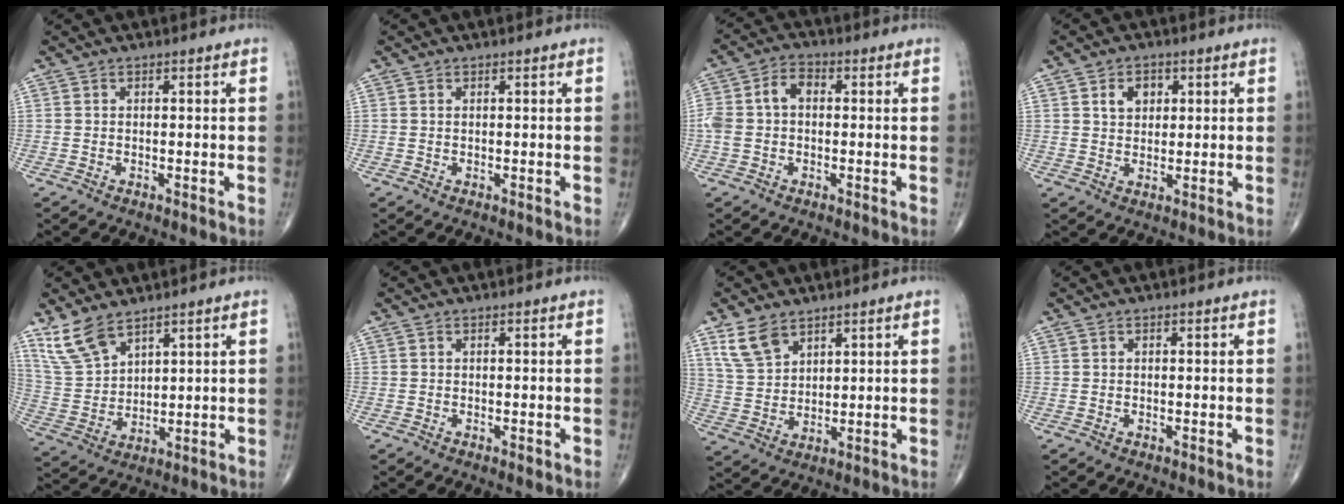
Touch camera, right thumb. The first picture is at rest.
{"total": 0.0}
{"total": 6.6, "force": [0.2, 4.6, 4.8], "torque": [-0.099, 0.029, -0.003]}
{"total": 4.5, "force": [1.7, 3.4, 2.5], "torque": [-0.021, -0.006, 0.027]}
{"total": 8.9, "force": [6.6, 4.0, 4.5], "torque": [-0.087, -0.025, 0.149]}
{"total": 0.6, "force": [-0.3, 0.3, 0.4], "torque": [-0.002, -0.001, -0.005]}
{"total": 7.2, "force": [4.7, 4.2, 3.6], "torque": [-0.059, -0.020, 0.103]}
{"total": 0.0}